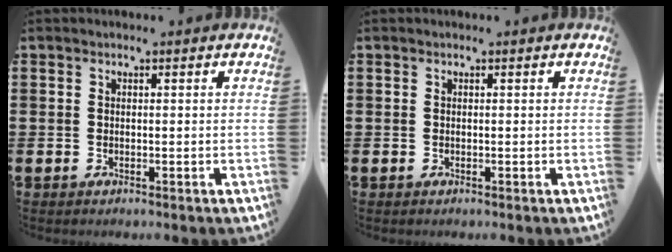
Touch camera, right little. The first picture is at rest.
{"total": 0.0}